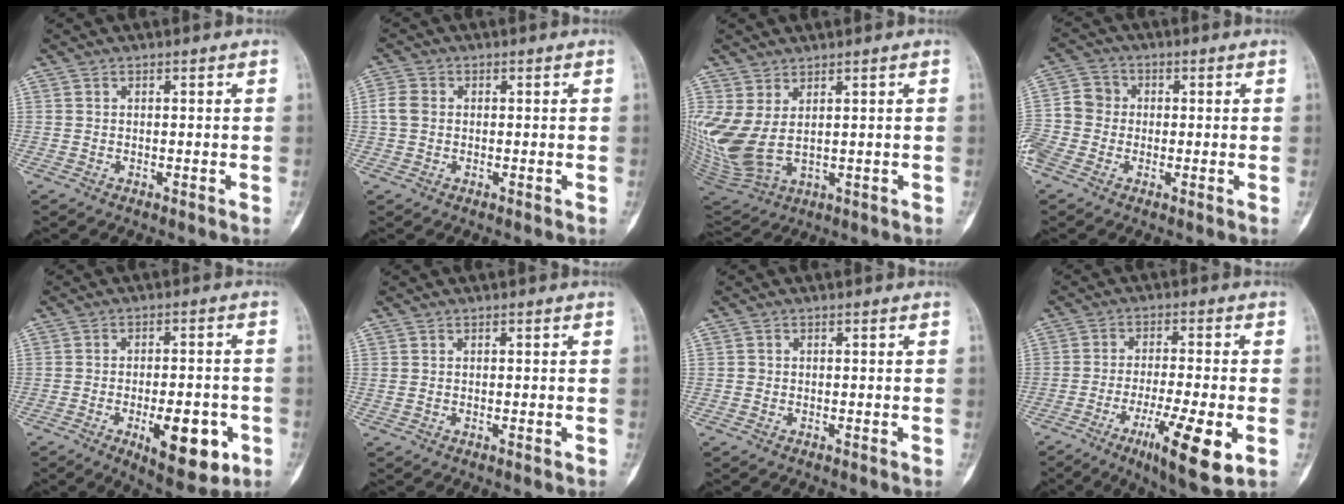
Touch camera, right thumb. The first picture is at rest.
{"total": 3.4, "force": [-0.2, 2.7, 2.0], "torque": [-0.044, 0.006, -0.013]}
{"total": 11.1, "force": [2.3, 6.0, 9.1], "torque": [-0.207, -0.016, 0.068]}
{"total": 8.5, "force": [-2.0, 7.2, 4.0], "torque": [-0.084, 0.017, -0.044]}
{"total": 12.1, "force": [-4.2, 5.0, 10.2], "torque": [-0.121, 0.008, -0.051]}
{"total": 0.5, "force": [0.1, 0.2, 0.5], "torque": [-0.009, 0.000, 0.008]}
{"total": 0.5, "force": [-0.1, 0.5, 0.1], "torque": [0.000, 0.004, -0.003]}
{"total": 12.5, "force": [-4.6, 2.2, 11.4], "torque": [-0.194, -0.006, -0.073]}